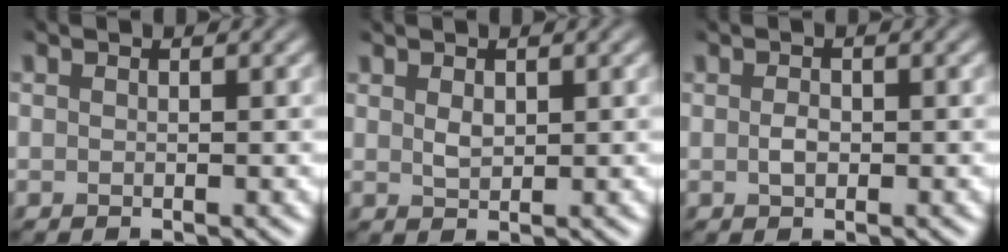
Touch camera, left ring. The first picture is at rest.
{"total": 0.8, "force": [0.3, 0.4, 0.6], "torque": [-0.012, -0.002, 0.008]}
{"total": 0.7, "force": [-0.5, 0.3, 0.4], "torque": [-0.007, -0.003, -0.009]}